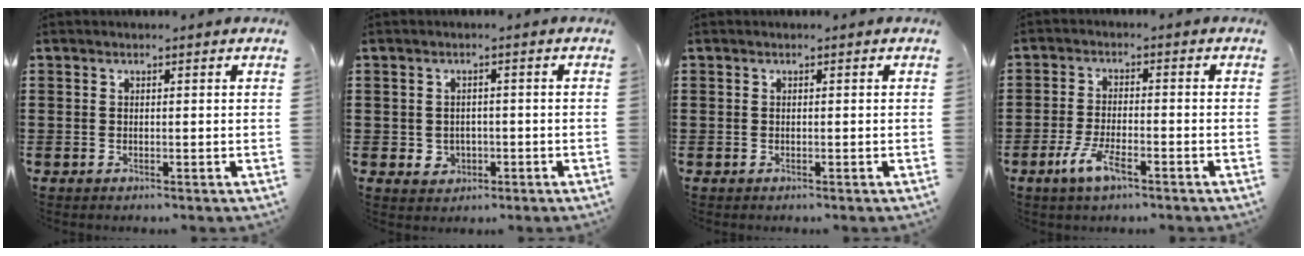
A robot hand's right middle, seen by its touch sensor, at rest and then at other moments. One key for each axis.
{"total": 1.7, "fx": -0.2, "fy": 1.6, "fz": 0.5, "tx": -0.016, "ty": 0.005, "tz": -0.009}
{"total": 0.0}
{"total": 5.2, "fx": -2.8, "fy": 1.3, "fz": 4.1, "tx": -0.091, "ty": -0.006, "tz": -0.055}